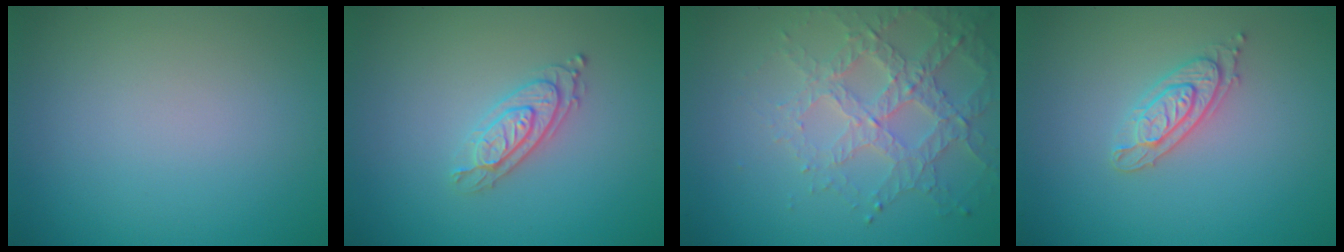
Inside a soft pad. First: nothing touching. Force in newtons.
{"total": 2.6, "press": 2.3, "slide": 1.3}
{"total": 3.9, "press": 3.7, "slide": 1.3}
{"total": 2.4, "press": 2.2, "slide": 0.8}